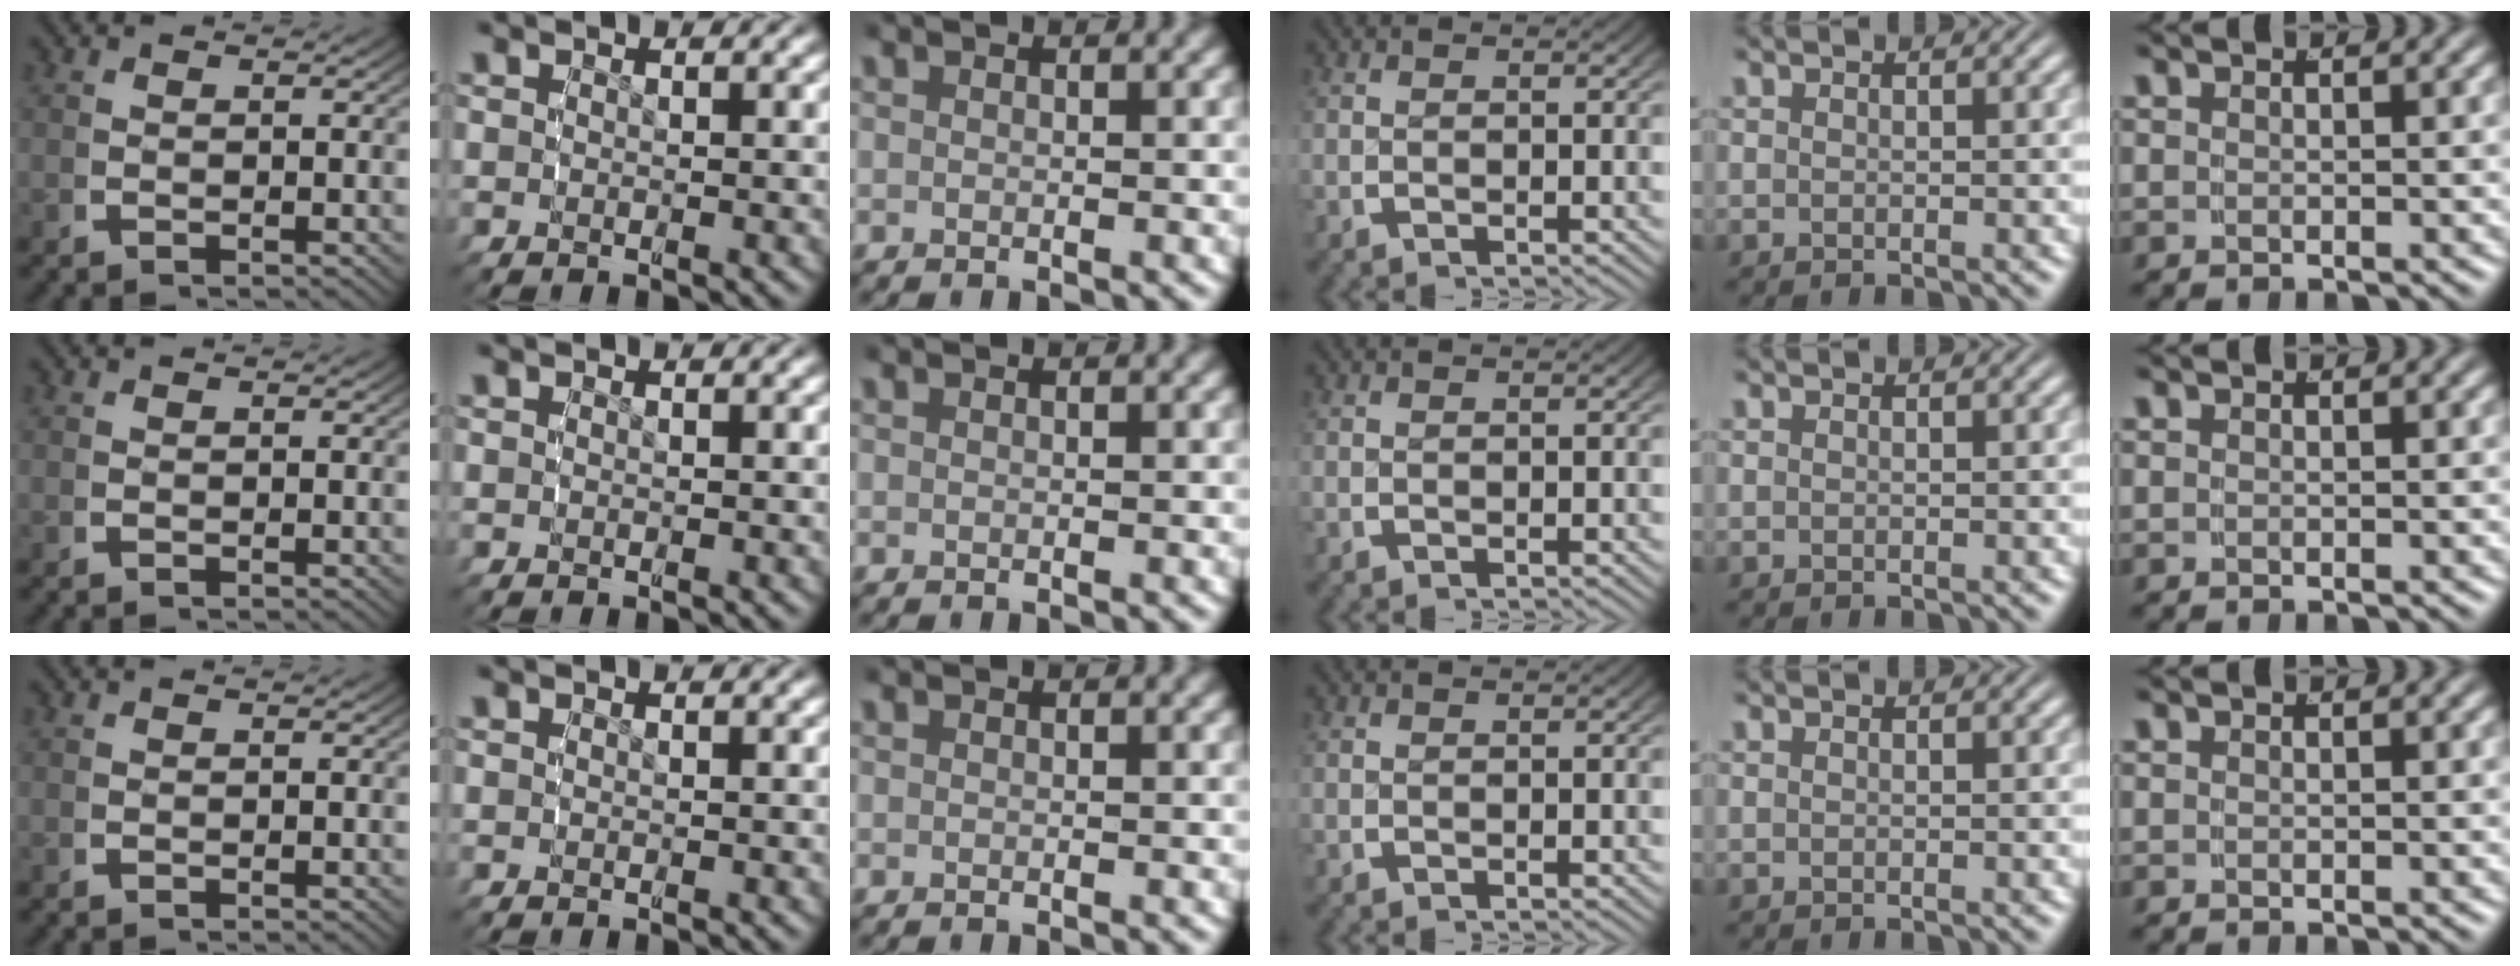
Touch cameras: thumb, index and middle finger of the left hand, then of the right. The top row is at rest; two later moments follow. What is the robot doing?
{"motion": "reach", "object": "shorts"}